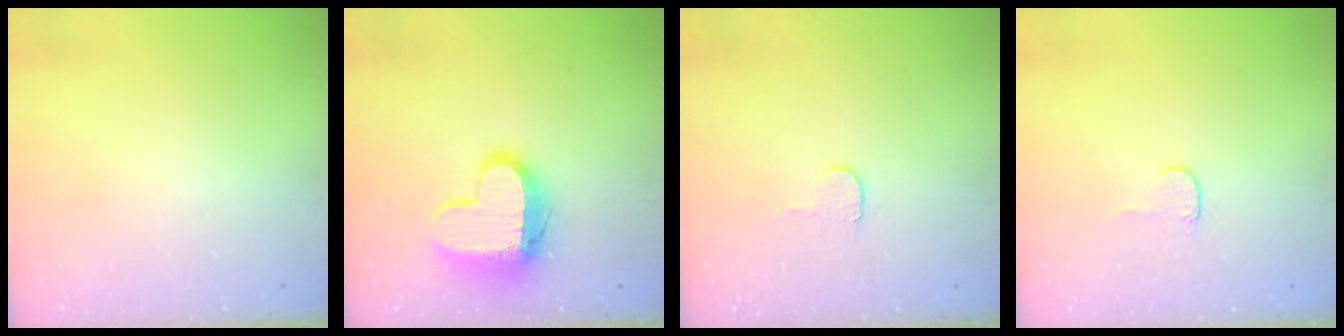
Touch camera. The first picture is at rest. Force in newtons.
{"total": 12.7, "press": 12.7, "slide": 0.9}
{"total": 4.1, "press": 4.1, "slide": 0.4}
{"total": 4.0, "press": 4.0, "slide": 0.4}